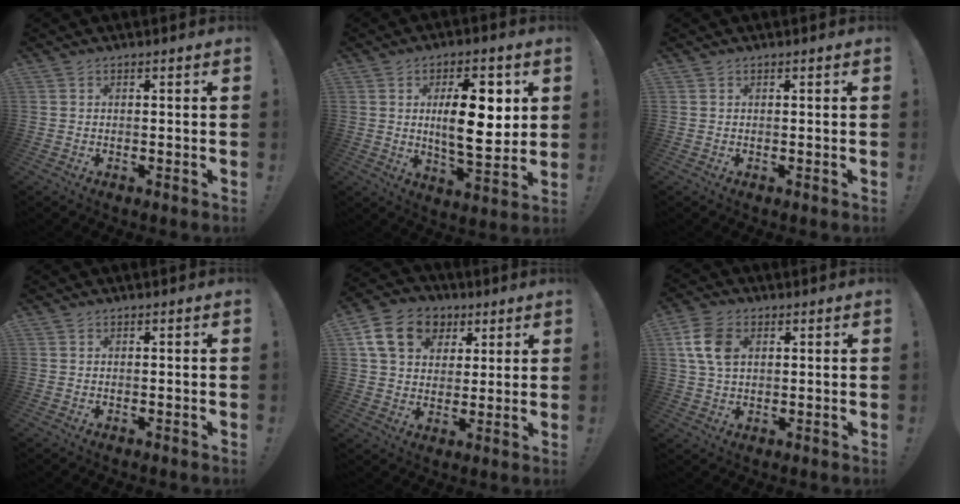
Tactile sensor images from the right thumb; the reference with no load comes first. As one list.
[{"total": 15.2, "force": [2.6, 6.1, 13.7], "torque": [-0.205, -0.010, 0.035]}, {"total": 0.0}, {"total": 0.0}, {"total": 15.3, "force": [5.9, 12.0, 7.5], "torque": [-0.106, -0.016, 0.119]}, {"total": 10.4, "force": [2.9, 7.1, 7.0], "torque": [-0.139, 0.006, 0.057]}]